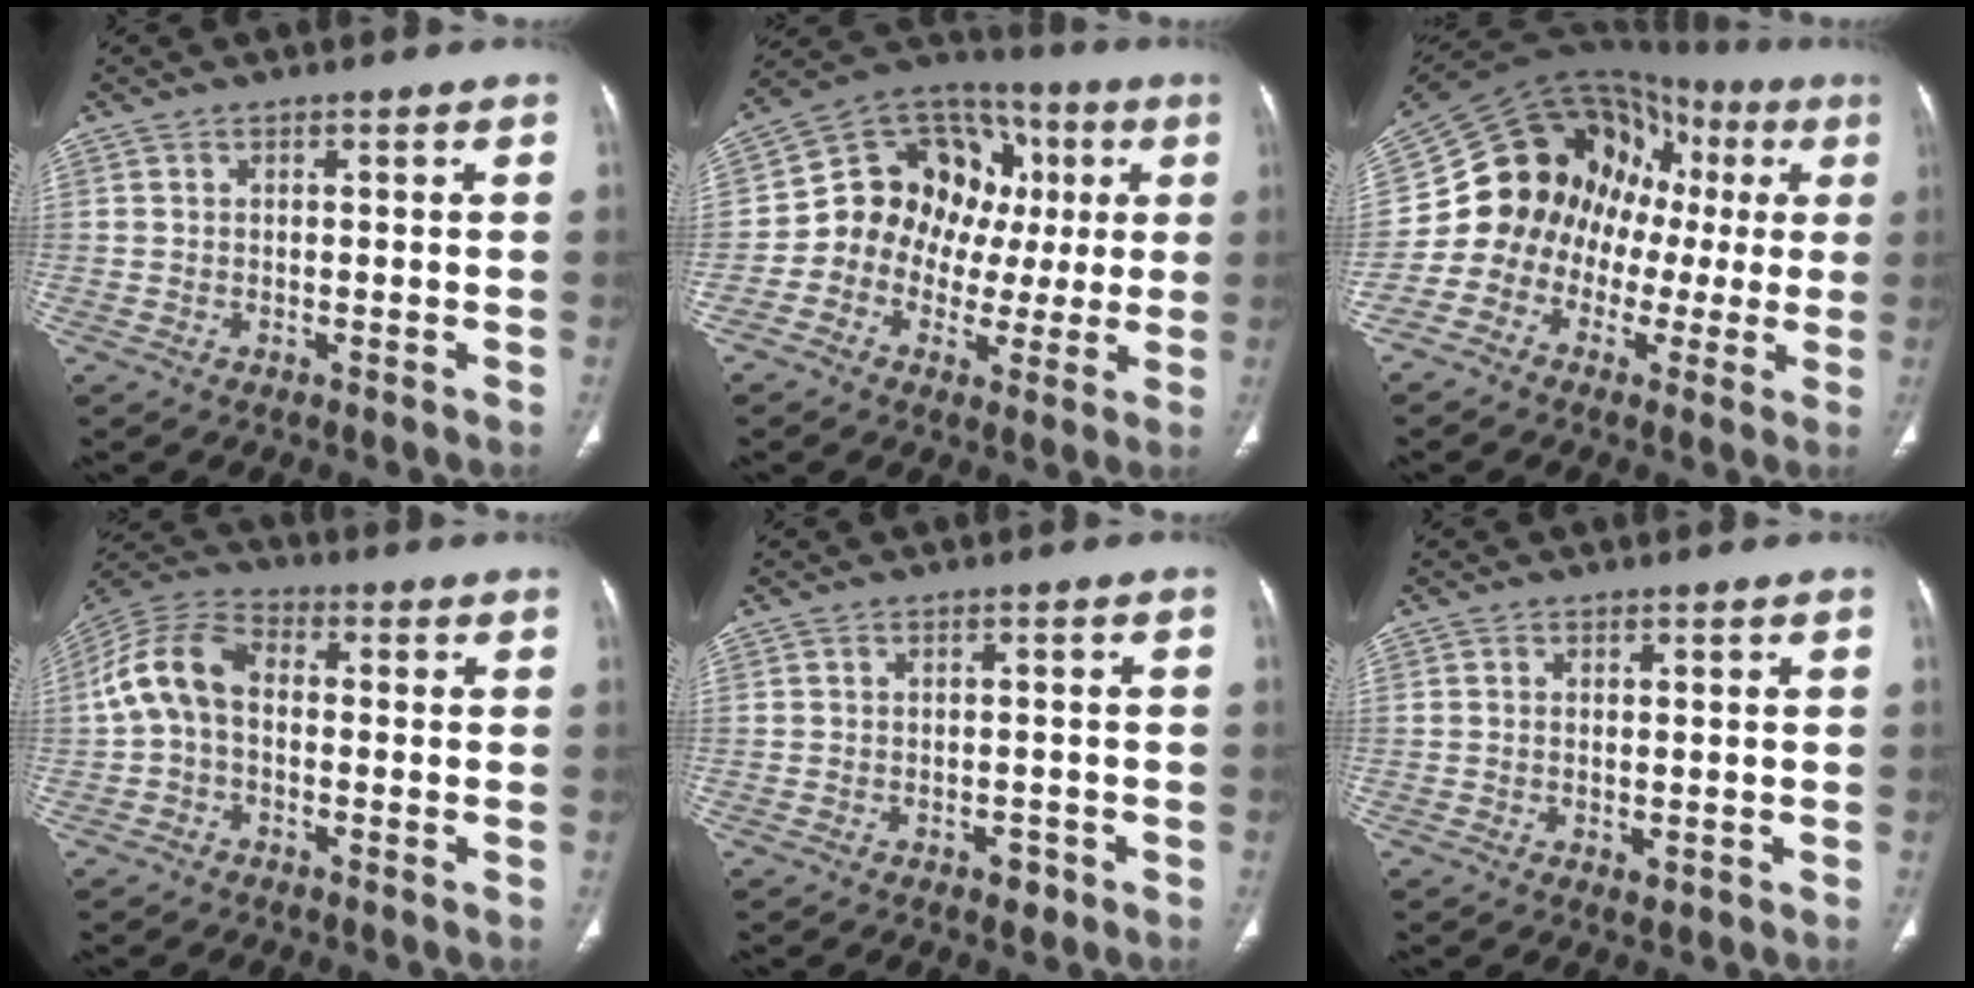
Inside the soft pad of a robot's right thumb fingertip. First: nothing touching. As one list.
[{"total": 17.0, "force": [0.8, 14.5, 8.8], "torque": [-0.075, 0.050, 0.010]}, {"total": 16.1, "force": [-1.3, 14.1, 7.5], "torque": [-0.065, 0.084, -0.031]}, {"total": 10.0, "force": [-0.3, 6.6, 7.5], "torque": [-0.147, 0.031, -0.020]}, {"total": 2.0, "force": [-1.2, 1.2, 1.0], "torque": [-0.005, 0.007, -0.013]}, {"total": 1.4, "force": [-0.3, 0.8, 1.1], "torque": [-0.024, -0.005, -0.003]}]